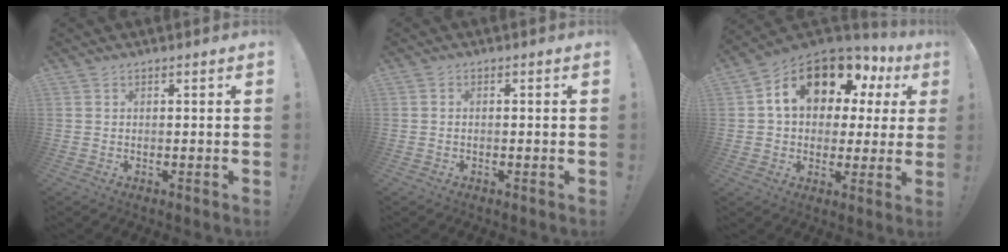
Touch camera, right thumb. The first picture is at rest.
{"total": 0.6, "force": [-0.5, 0.3, 0.2], "torque": [-0.007, 0.003, -0.008]}
{"total": 16.2, "force": [8.4, 9.5, 10.0], "torque": [-0.161, -0.047, 0.148]}